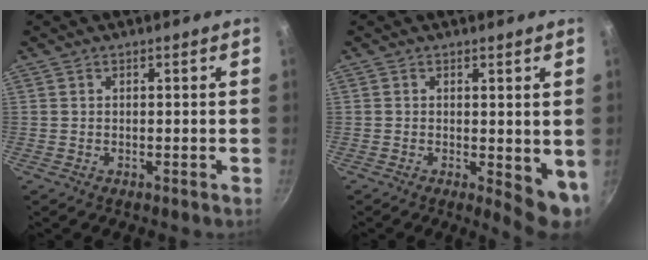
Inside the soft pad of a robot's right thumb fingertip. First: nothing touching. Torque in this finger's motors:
{"motor_torque": [-0.61, 0.32, 0.71, -0.09, 0.01]}